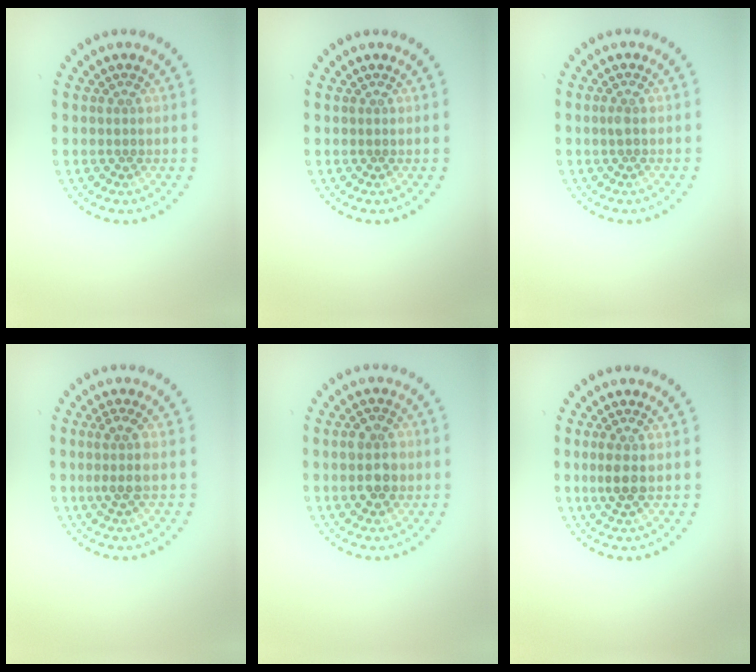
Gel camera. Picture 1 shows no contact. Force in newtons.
{"total": 0.0}
{"total": 0.6, "press": 0.5, "slide": 0.2}
{"total": 2.0, "press": 1.6, "slide": 1.1}
{"total": 3.7, "press": 3.7, "slide": 0.1}
{"total": 1.8, "press": 1.7, "slide": 0.6}